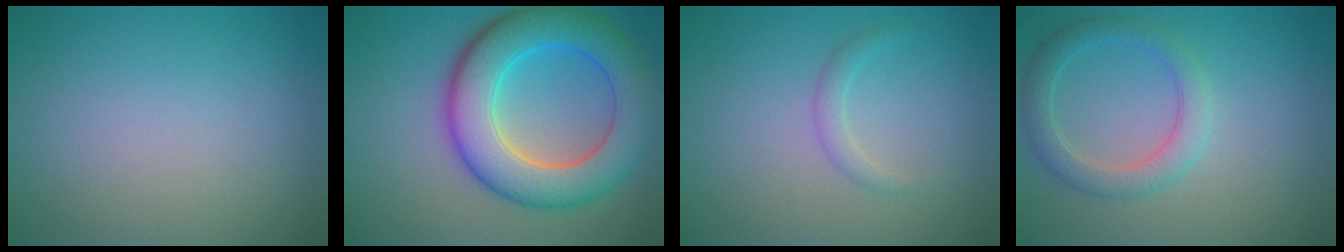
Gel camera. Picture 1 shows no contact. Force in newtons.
{"total": 9.5, "press": 9.5, "slide": 0.6}
{"total": 1.2, "press": 1.2, "slide": 0.1}
{"total": 3.0, "press": 3.0, "slide": 0.1}